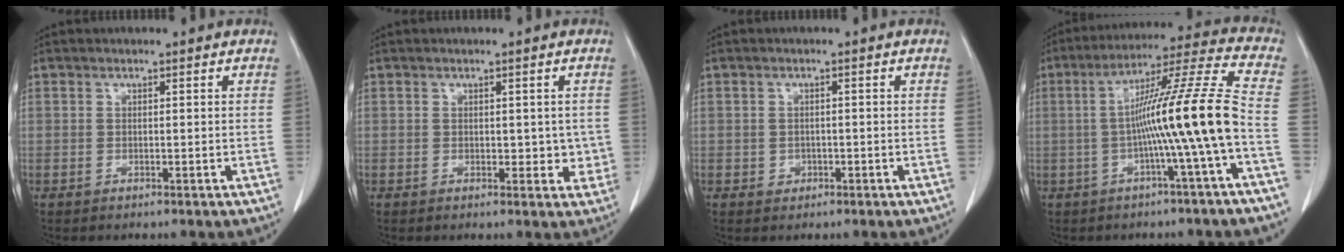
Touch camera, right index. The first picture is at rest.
{"total": 3.0, "force": [0.2, 2.1, 2.2], "torque": [-0.012, 0.000, 0.005]}
{"total": 1.5, "force": [-0.6, 1.4, 0.3], "torque": [-0.002, 0.006, -0.006]}
{"total": 14.0, "force": [-2.7, -2.3, 13.6], "torque": [-0.218, 0.018, -0.052]}